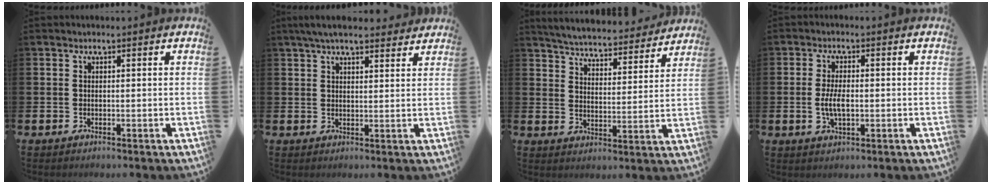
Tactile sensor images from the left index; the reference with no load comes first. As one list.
[{"total": 5.1, "force": [4.6, 1.1, 2.0], "torque": [-0.049, -0.009, 0.085]}, {"total": 5.2, "force": [5.1, 0.7, 0.8], "torque": [-0.043, -0.038, 0.086]}, {"total": 4.1, "force": [-0.4, 1.8, 3.7], "torque": [-0.067, -0.003, -0.012]}]